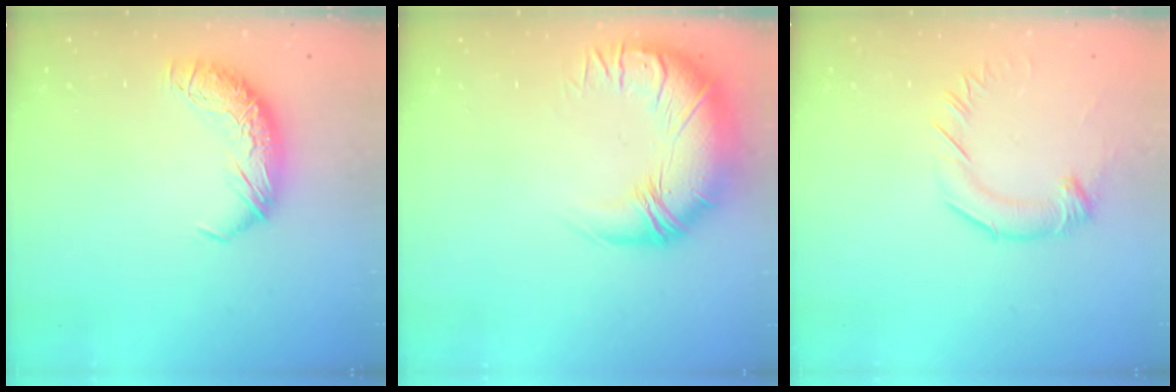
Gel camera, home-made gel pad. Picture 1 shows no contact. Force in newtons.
{"total": 4.8, "press": 3.3, "slide": 3.5}
{"total": 1.9, "press": 1.8, "slide": 0.7}